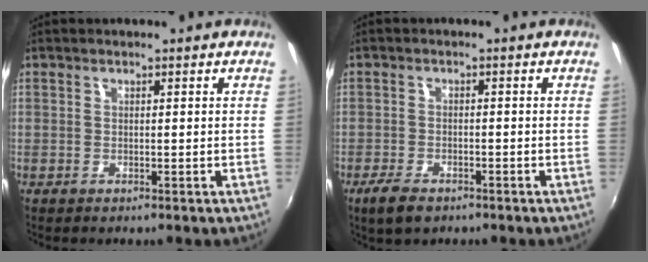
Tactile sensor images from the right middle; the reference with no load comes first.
{"total": 4.9, "force": [-3.3, 2.2, 2.8], "torque": [-0.075, -0.012, -0.060]}